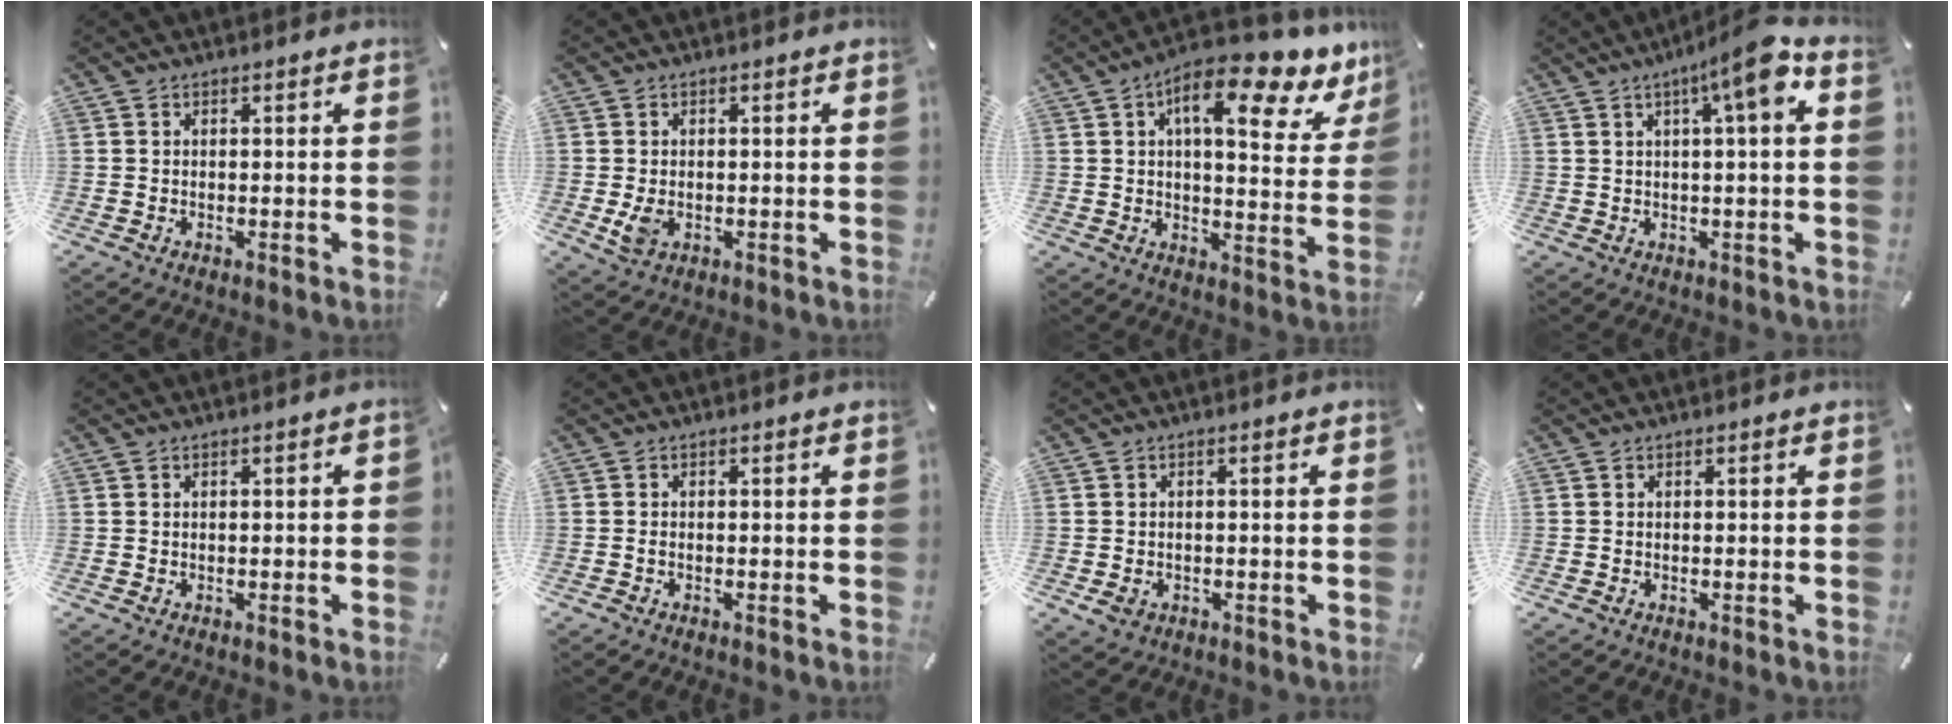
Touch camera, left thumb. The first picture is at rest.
{"total": 3.5, "force": [-0.6, 2.5, 2.3], "torque": [-0.052, -0.007, -0.014]}
{"total": 15.1, "force": [8.5, 5.4, 11.3], "torque": [-0.166, -0.050, 0.133]}
{"total": 9.6, "force": [3.8, 0.8, 8.8], "torque": [-0.139, -0.015, 0.054]}
{"total": 0.6, "force": [-0.3, 0.4, 0.4], "torque": [-0.007, 0.002, -0.006]}
{"total": 0.7, "force": [-0.5, 0.4, 0.3], "torque": [-0.007, -0.002, -0.010]}
{"total": 2.4, "force": [-1.0, 2.0, 0.9], "torque": [-0.022, 0.001, -0.020]}
{"total": 0.0}